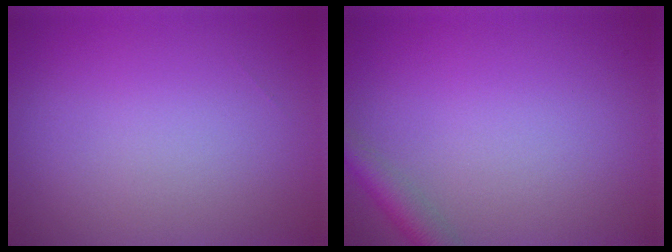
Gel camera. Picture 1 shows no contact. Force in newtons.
{"total": 2.4, "press": 2.4, "slide": 0.2}